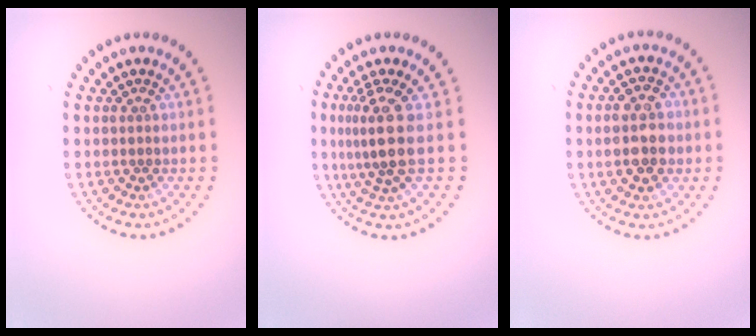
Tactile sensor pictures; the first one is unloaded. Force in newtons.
{"total": 3.6, "press": 2.7, "slide": 2.4}
{"total": 4.2, "press": 4.2, "slide": 0.4}